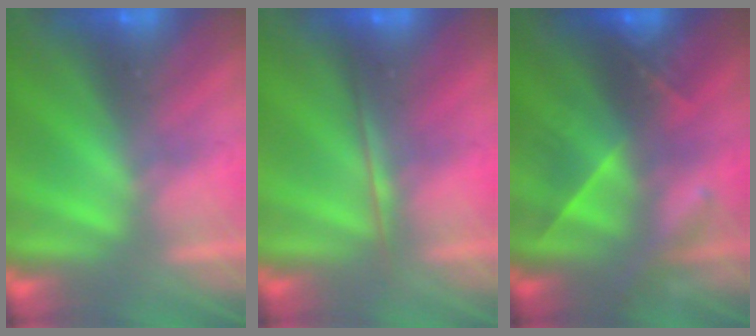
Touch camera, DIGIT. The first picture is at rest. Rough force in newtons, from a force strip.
{"total": 1.7}
{"total": 2.8}